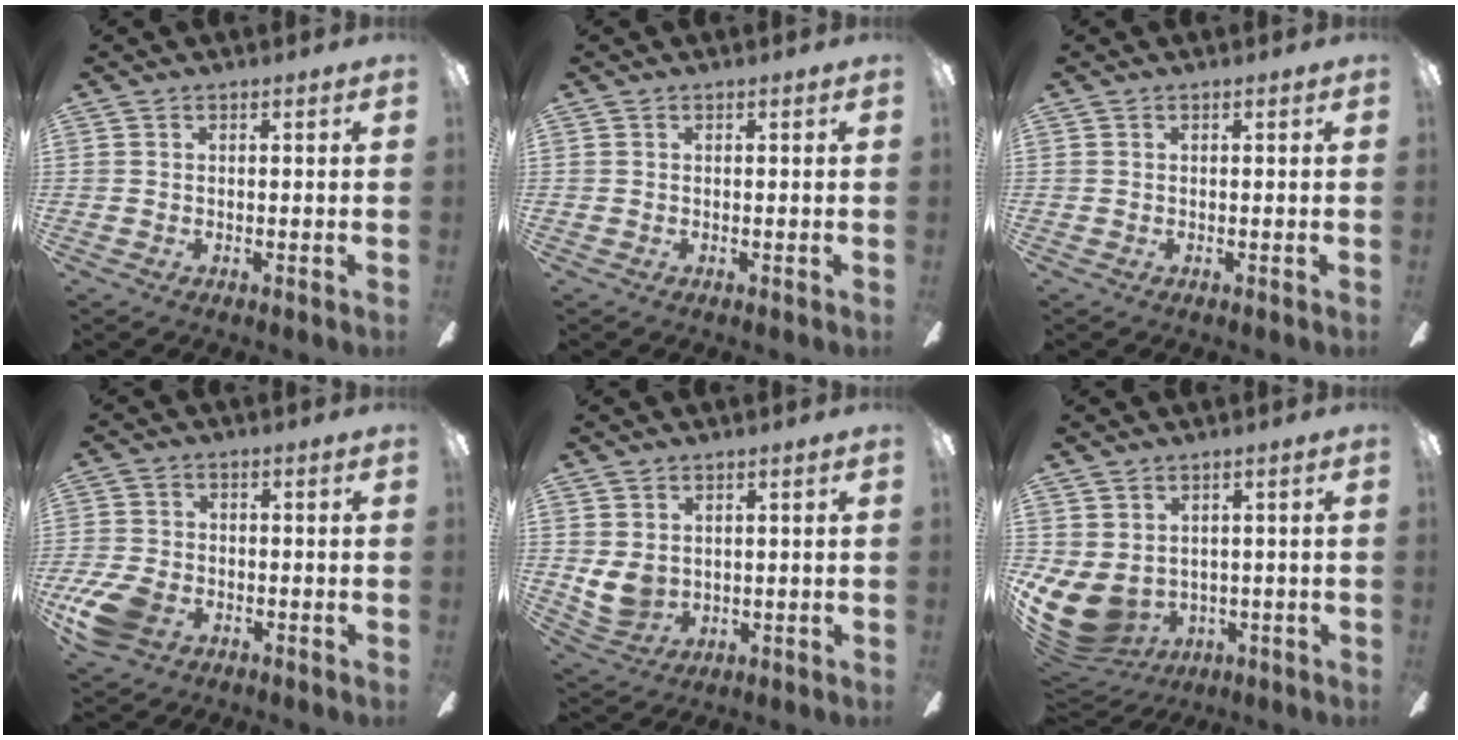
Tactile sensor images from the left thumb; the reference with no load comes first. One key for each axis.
{"total": 0.0}
{"total": 0.0}
{"total": 9.7, "fx": -4.3, "fy": 6.2, "fz": 6.0, "tx": -0.138, "ty": 0.013, "tz": -0.079}
{"total": 6.1, "fx": 1.5, "fy": 4.9, "fz": 3.2, "tx": -0.085, "ty": -0.009, "tz": 0.028}
{"total": 9.1, "fx": -1.0, "fy": 7.1, "fz": 5.6, "tx": -0.159, "ty": -0.015, "tz": -0.014}